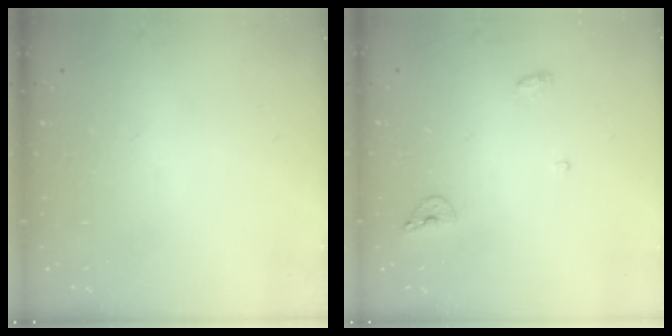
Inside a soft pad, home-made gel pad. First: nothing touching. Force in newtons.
{"total": 6.2, "press": 6.1, "slide": 1.1}